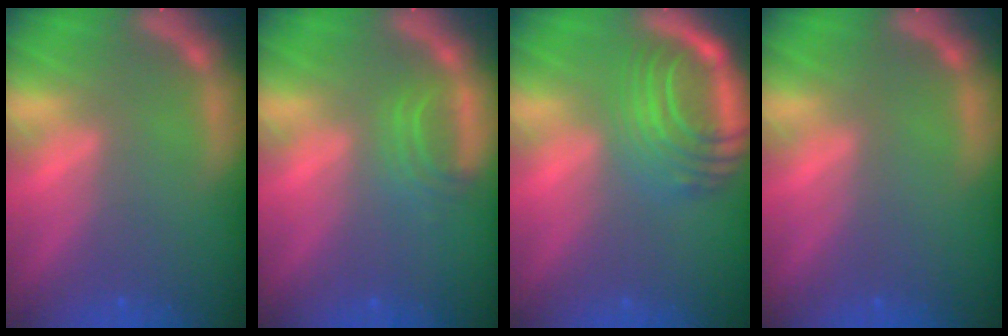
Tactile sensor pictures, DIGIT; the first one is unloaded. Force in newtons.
{"total": 2.5}
{"total": 8.5}
{"total": 0.0}